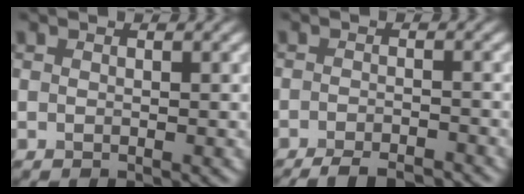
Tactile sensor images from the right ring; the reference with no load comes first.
{"total": 5.5, "force": [-5.4, -0.1, 1.3], "torque": [-0.043, -0.014, -0.051]}